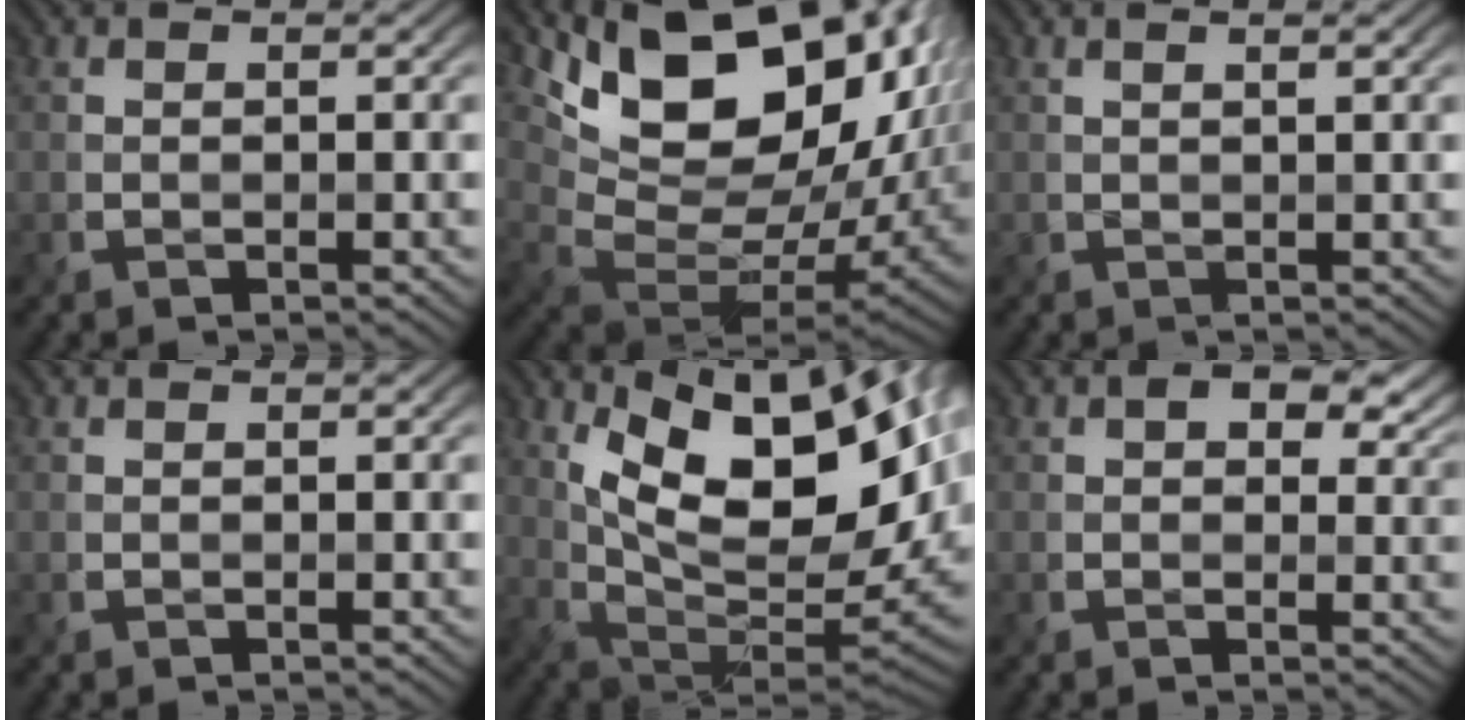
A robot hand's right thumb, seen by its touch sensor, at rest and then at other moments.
{"total": 17.8, "force": [6.5, 10.3, 13.0], "torque": [-0.216, 0.003, 0.134]}
{"total": 1.1, "force": [0.9, -0.1, 0.6], "torque": [-0.009, 0.003, 0.013]}
{"total": 0.0}
{"total": 16.9, "force": [5.2, 7.8, 14.0], "torque": [-0.216, 0.004, 0.092]}
{"total": 6.9, "force": [2.8, 4.2, 4.7], "torque": [-0.057, 0.000, 0.040]}